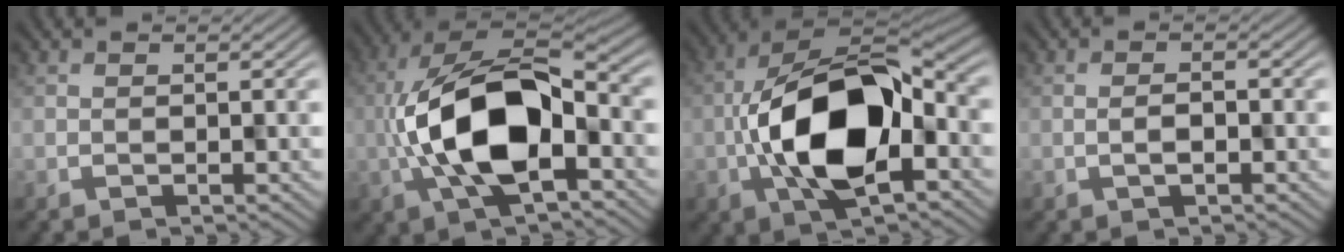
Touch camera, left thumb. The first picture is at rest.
{"total": 13.9, "force": [-2.4, 6.8, 11.9], "torque": [-0.239, 0.000, -0.053]}
{"total": 14.3, "force": [-2.5, 7.7, 11.8], "torque": [-0.210, -0.001, -0.058]}
{"total": 1.1, "force": [-0.5, 0.3, 0.9], "torque": [-0.015, 0.003, -0.008]}